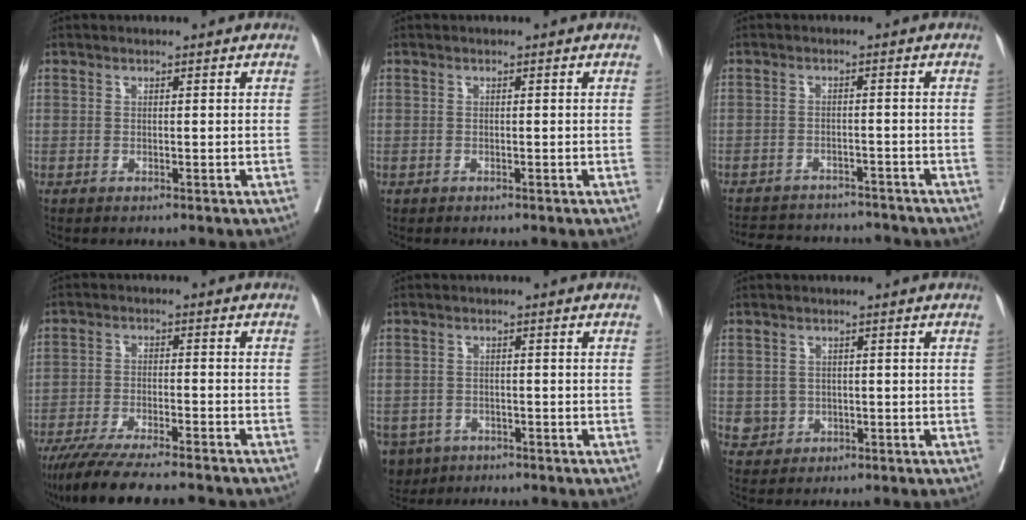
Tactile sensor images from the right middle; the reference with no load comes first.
{"total": 0.0}
{"total": 11.9, "force": [-11.0, 3.6, 2.7], "torque": [-0.055, 0.010, -0.140]}
{"total": 15.5, "force": [-13.2, 1.6, 7.9], "torque": [-0.132, -0.034, -0.201]}
{"total": 5.8, "force": [-3.8, 4.3, 1.2], "torque": [-0.026, -0.001, -0.057]}
{"total": 2.9, "force": [-0.4, 2.9, 0.5], "torque": [0.000, 0.006, 0.002]}